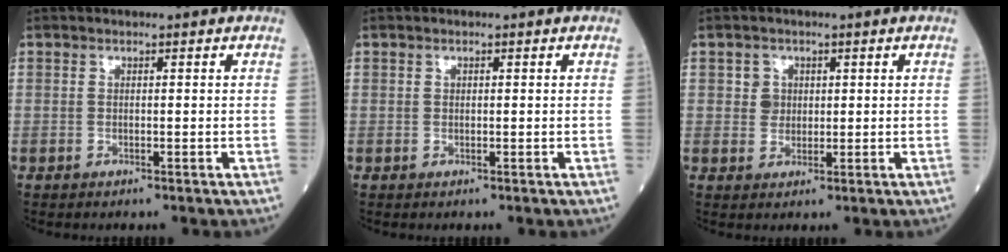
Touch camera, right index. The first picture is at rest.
{"total": 0.0}
{"total": 2.4, "force": [0.7, 2.2, 0.5], "torque": [-0.004, 0.001, 0.009]}